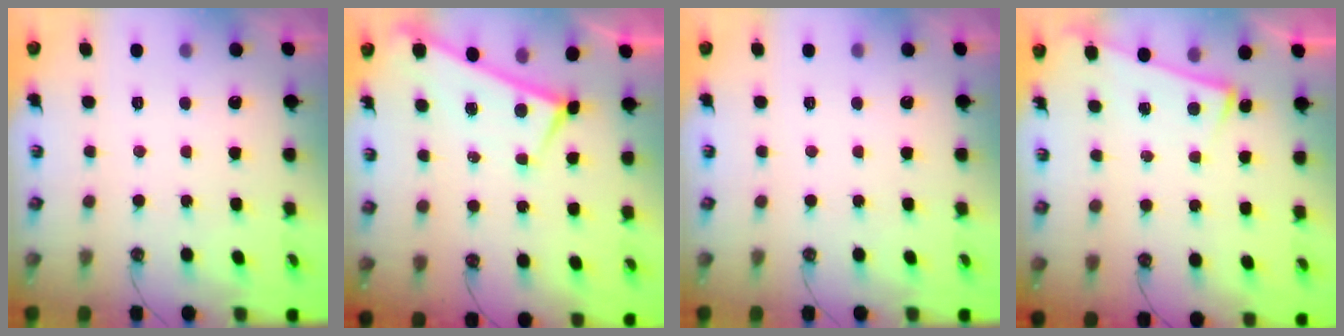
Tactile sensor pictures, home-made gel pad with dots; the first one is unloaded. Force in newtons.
{"total": 0.0}
{"total": 0.0}
{"total": 4.0, "press": 4.0, "slide": 0.3}